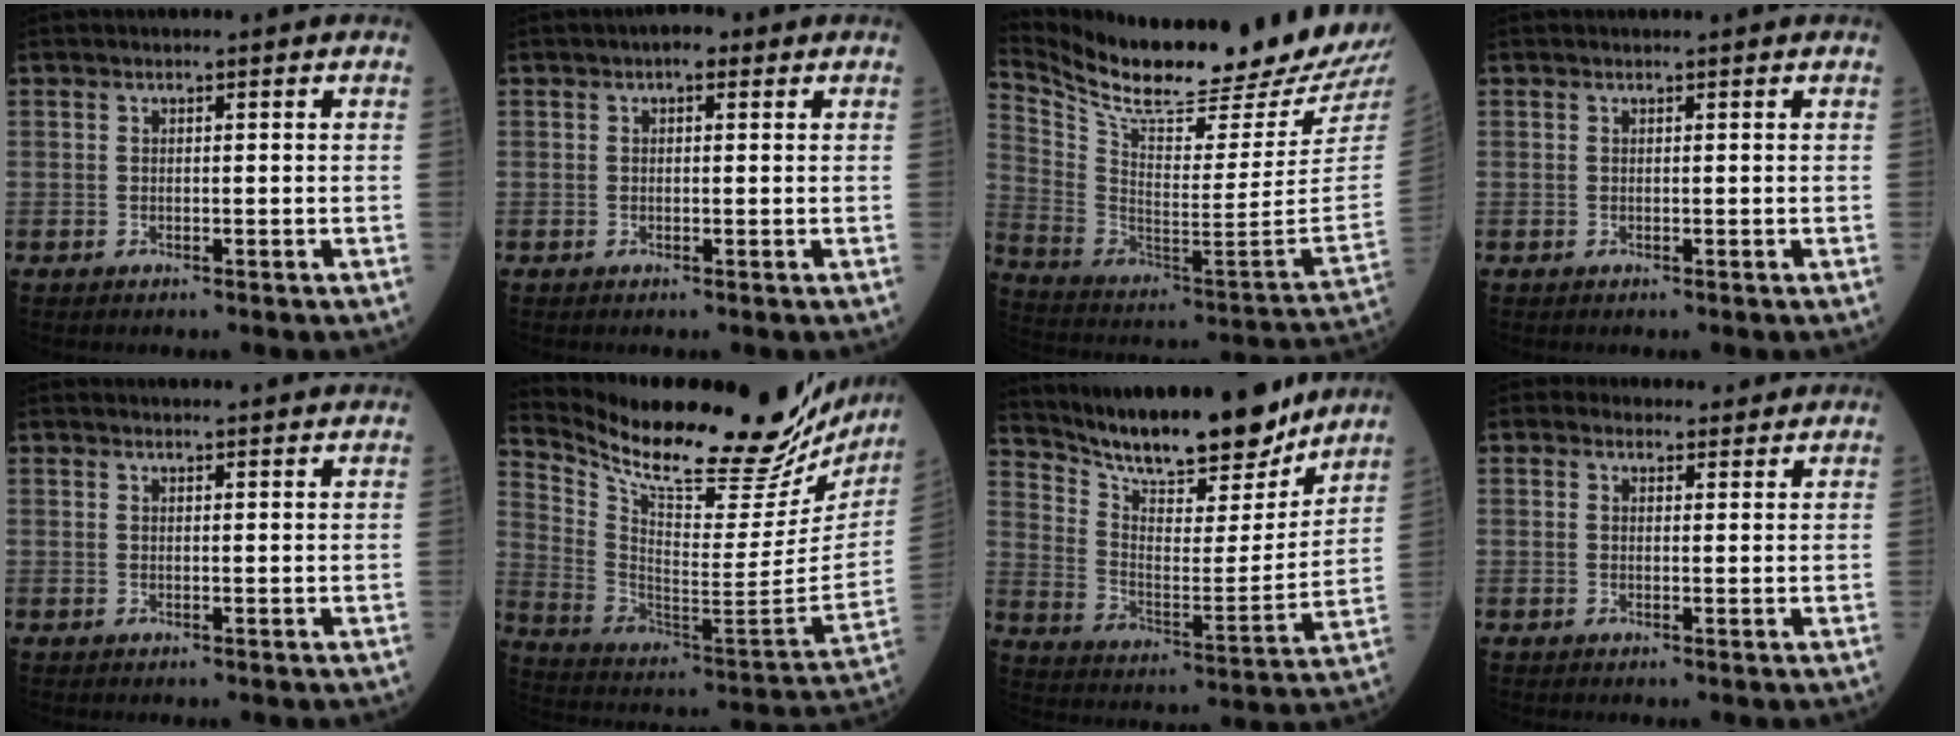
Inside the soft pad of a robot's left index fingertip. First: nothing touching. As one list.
[{"total": 2.1, "force": [1.1, 1.0, 1.5], "torque": [-0.017, 0.007, 0.008]}, {"total": 25.9, "force": [24.0, 0.2, 9.9], "torque": [-0.194, -0.109, 0.357]}, {"total": 1.0, "force": [0.9, 0.1, 0.2], "torque": [-0.006, 0.005, 0.010]}, {"total": 6.3, "force": [6.1, 0.7, 1.5], "torque": [-0.012, 0.014, 0.057]}, {"total": 30.7, "force": [26.5, 6.2, 14.1], "torque": [-0.245, -0.085, 0.371]}, {"total": 21.2, "force": [18.8, 4.1, 8.8], "torque": [-0.149, -0.022, 0.287]}, {"total": 4.1, "force": [3.6, 1.9, 0.2], "torque": [0.007, 0.006, 0.037]}]